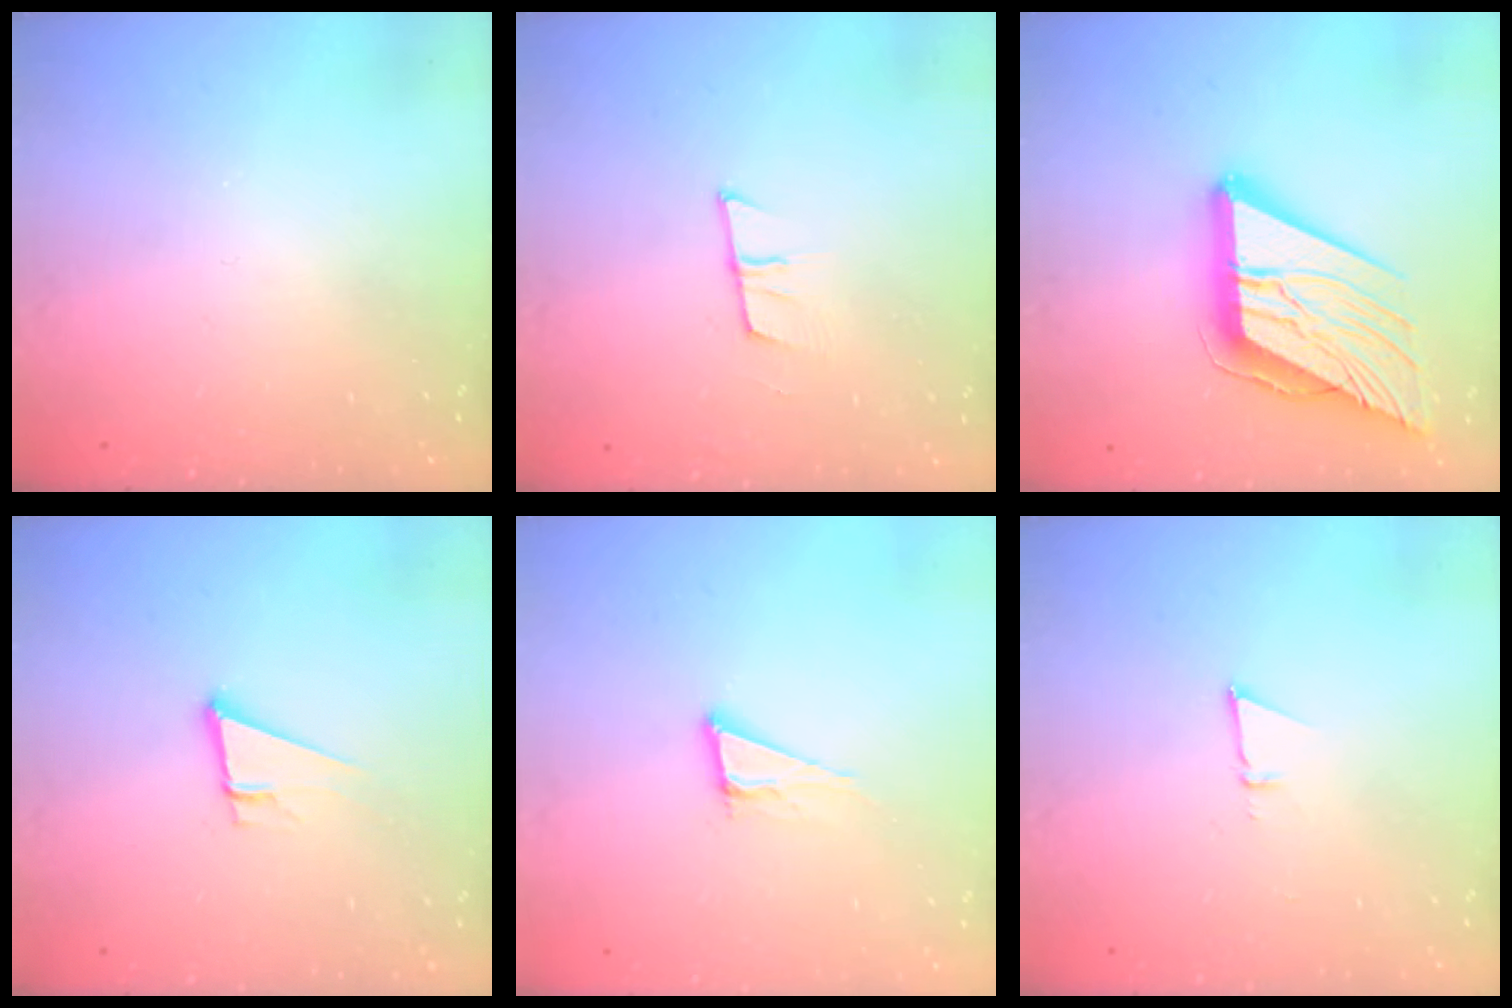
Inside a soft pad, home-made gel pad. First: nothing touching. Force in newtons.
{"total": 6.9, "press": 6.3, "slide": 2.8}
{"total": 24.5, "press": 24.3, "slide": 3.0}
{"total": 6.8, "press": 6.3, "slide": 2.5}
{"total": 6.8, "press": 6.2, "slide": 2.8}
{"total": 3.0, "press": 2.9, "slide": 0.8}